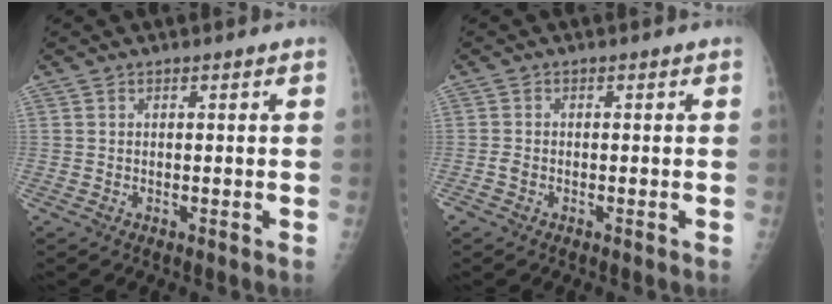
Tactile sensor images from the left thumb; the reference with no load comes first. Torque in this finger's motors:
{"motor_torque": [-0.42, 0.39, 0.48, 0.36, 0.06]}